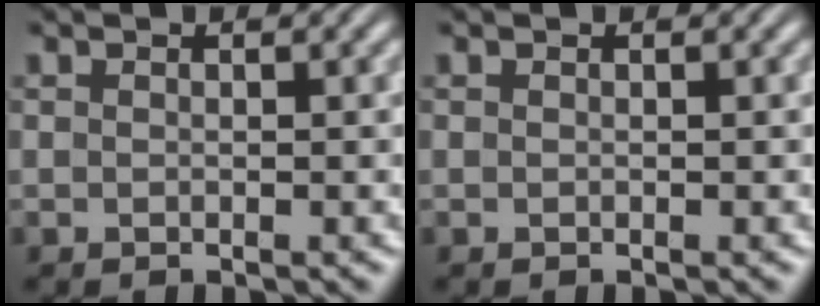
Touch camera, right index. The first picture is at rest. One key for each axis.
{"total": 0.0}